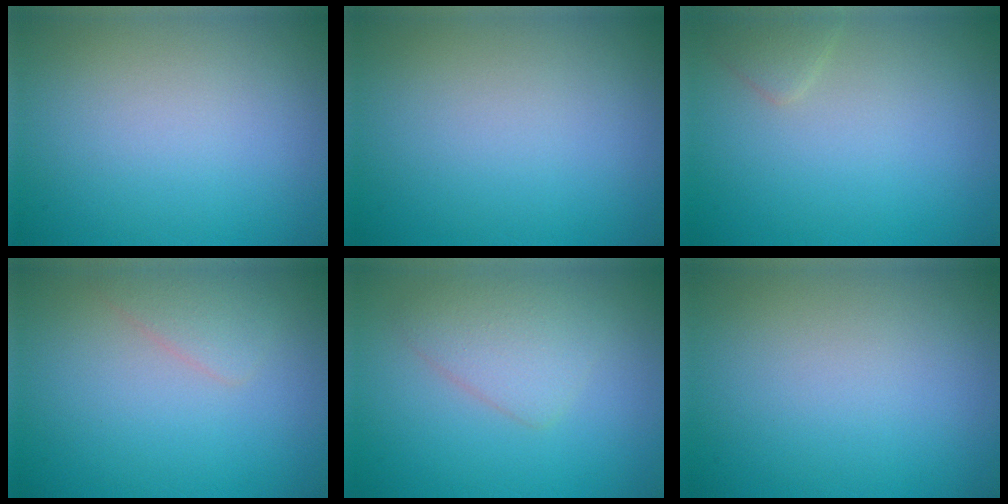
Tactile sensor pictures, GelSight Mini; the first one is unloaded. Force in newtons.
{"total": 0.0}
{"total": 1.2, "press": 1.2, "slide": 0.1}
{"total": 1.7, "press": 1.7, "slide": 0.1}
{"total": 2.9, "press": 2.9, "slide": 0.0}
{"total": 0.0}